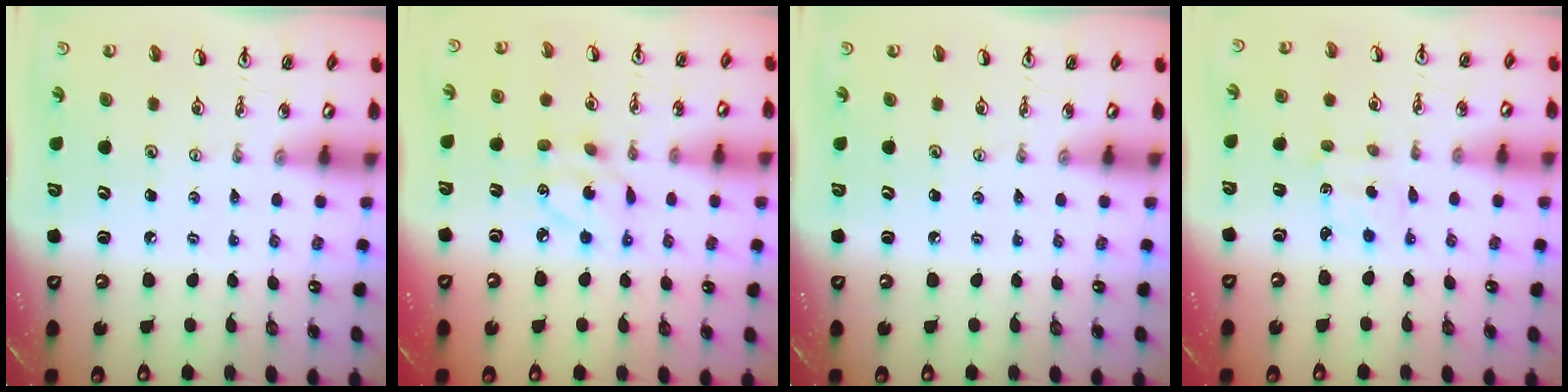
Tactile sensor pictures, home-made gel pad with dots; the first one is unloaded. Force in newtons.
{"total": 7.5, "press": 7.5, "slide": 0.3}
{"total": 0.0}
{"total": 2.4, "press": 2.3, "slide": 0.4}